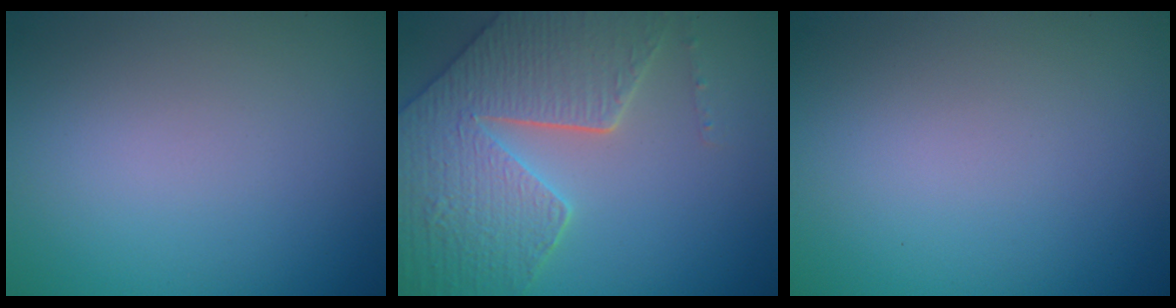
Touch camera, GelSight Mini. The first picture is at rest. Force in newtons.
{"total": 7.6, "press": 6.2, "slide": 4.5}
{"total": 0.0}